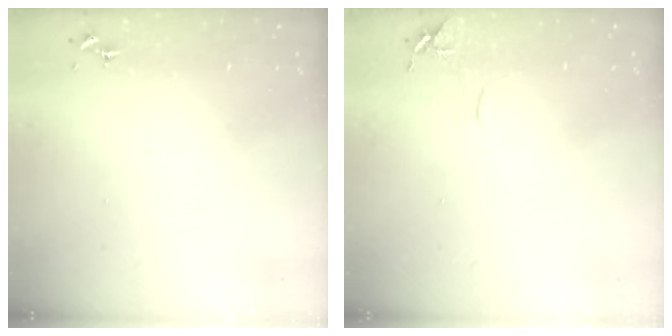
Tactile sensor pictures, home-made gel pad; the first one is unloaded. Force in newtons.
{"total": 6.5, "press": 6.4, "slide": 0.7}